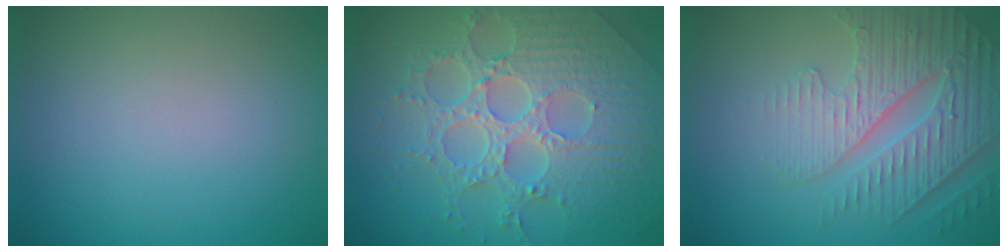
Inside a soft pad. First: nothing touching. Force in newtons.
{"total": 7.9, "press": 5.9, "slide": 5.4}
{"total": 4.8, "press": 4.4, "slide": 1.9}